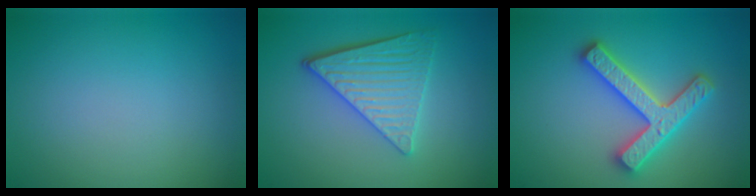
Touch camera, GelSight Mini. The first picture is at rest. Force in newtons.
{"total": 4.8, "press": 3.9, "slide": 2.8}
{"total": 4.7, "press": 4.6, "slide": 0.9}